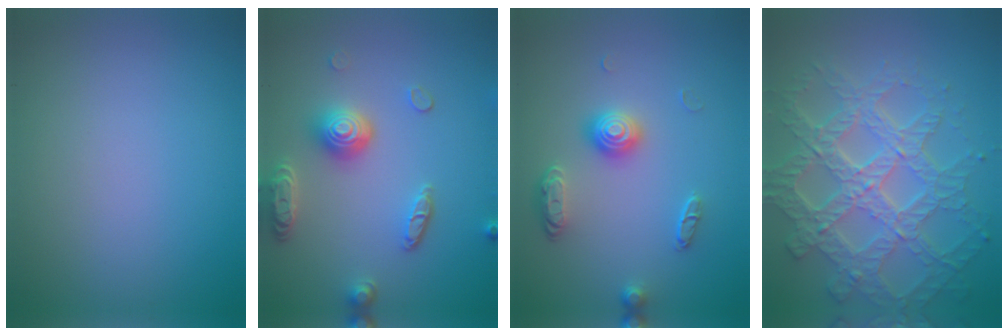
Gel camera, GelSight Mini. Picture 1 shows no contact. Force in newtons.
{"total": 4.4, "press": 3.5, "slide": 2.7}
{"total": 2.6, "press": 2.2, "slide": 1.5}
{"total": 7.7, "press": 5.8, "slide": 5.0}